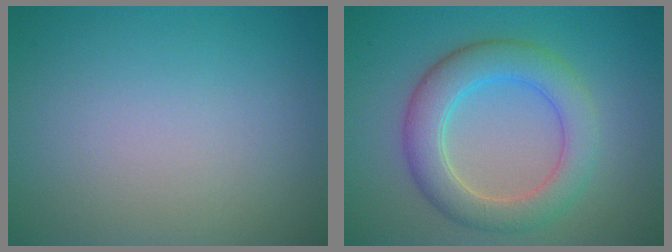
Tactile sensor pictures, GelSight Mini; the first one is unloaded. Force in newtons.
{"total": 5.6, "press": 5.6, "slide": 0.3}